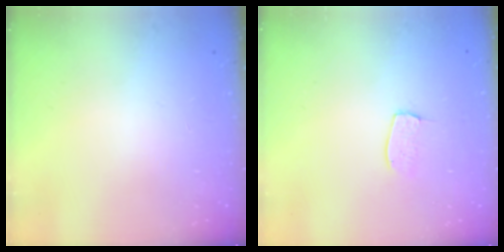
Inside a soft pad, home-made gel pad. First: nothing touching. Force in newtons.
{"total": 3.8, "press": 3.8, "slide": 0.2}